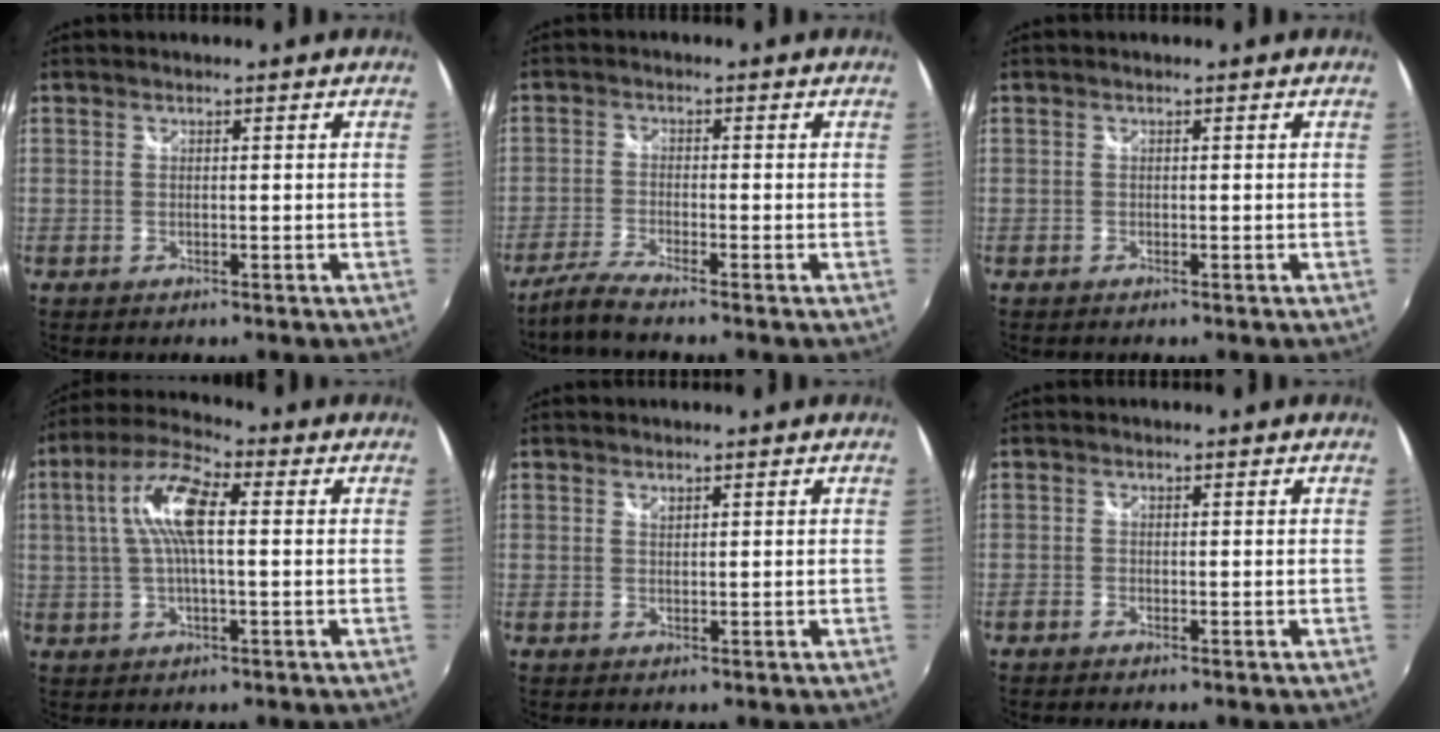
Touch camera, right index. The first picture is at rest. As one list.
[{"total": 4.2, "force": [-3.7, -0.2, 2.1], "torque": [-0.065, -0.007, -0.078]}, {"total": 0.0}, {"total": 10.5, "force": [1.7, 3.0, 9.9], "torque": [-0.193, 0.018, 0.029]}, {"total": 0.6, "force": [0.5, 0.2, 0.2], "torque": [-0.003, -0.001, 0.011]}, {"total": 0.0}]